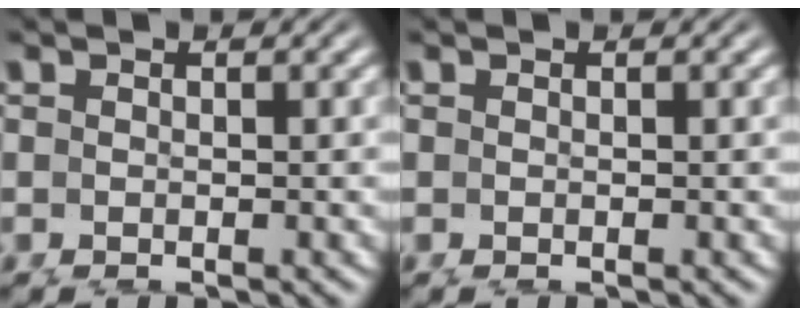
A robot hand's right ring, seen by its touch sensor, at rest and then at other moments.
{"total": 0.0}